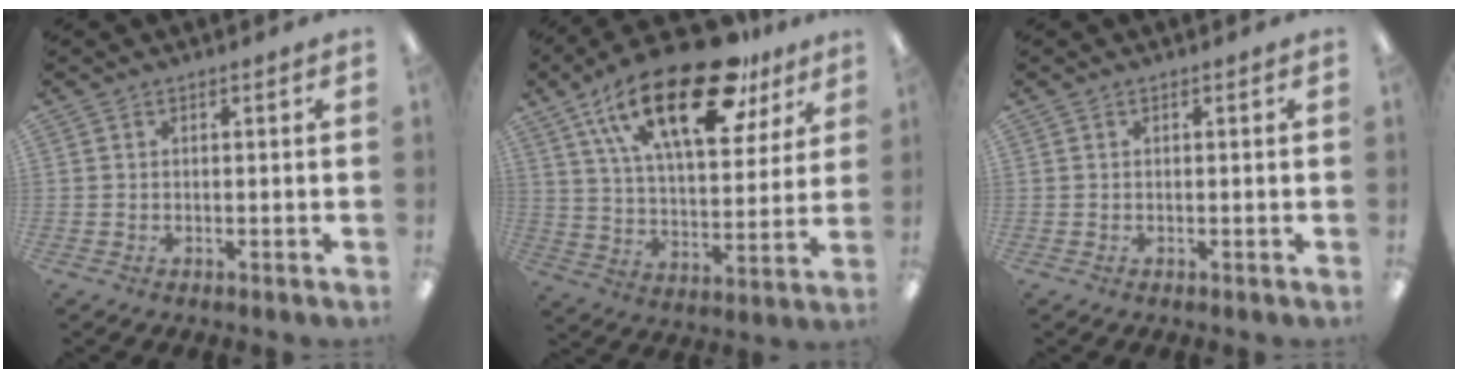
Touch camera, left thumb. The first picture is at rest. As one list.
[{"total": 26.5, "force": [15.2, 11.7, 18.3], "torque": [-0.299, -0.066, 0.256]}, {"total": 0.0}]